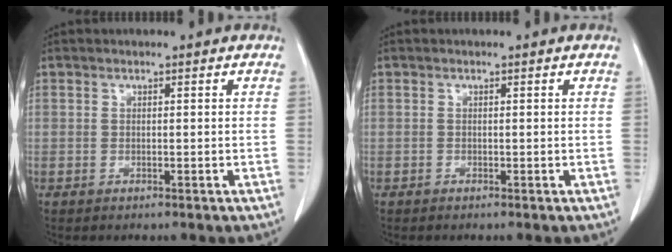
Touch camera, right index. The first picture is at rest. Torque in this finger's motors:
{"motor_torque": [0.04, -0.01, -0.01, 0.01]}